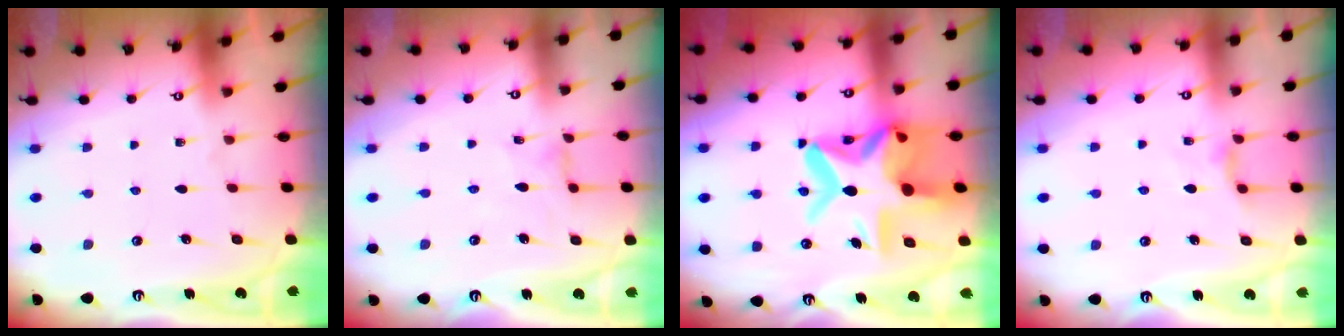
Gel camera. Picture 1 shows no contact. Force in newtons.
{"total": 0.8, "press": 0.7, "slide": 0.3}
{"total": 19.6, "press": 19.5, "slide": 1.6}
{"total": 4.4, "press": 4.3, "slide": 0.7}